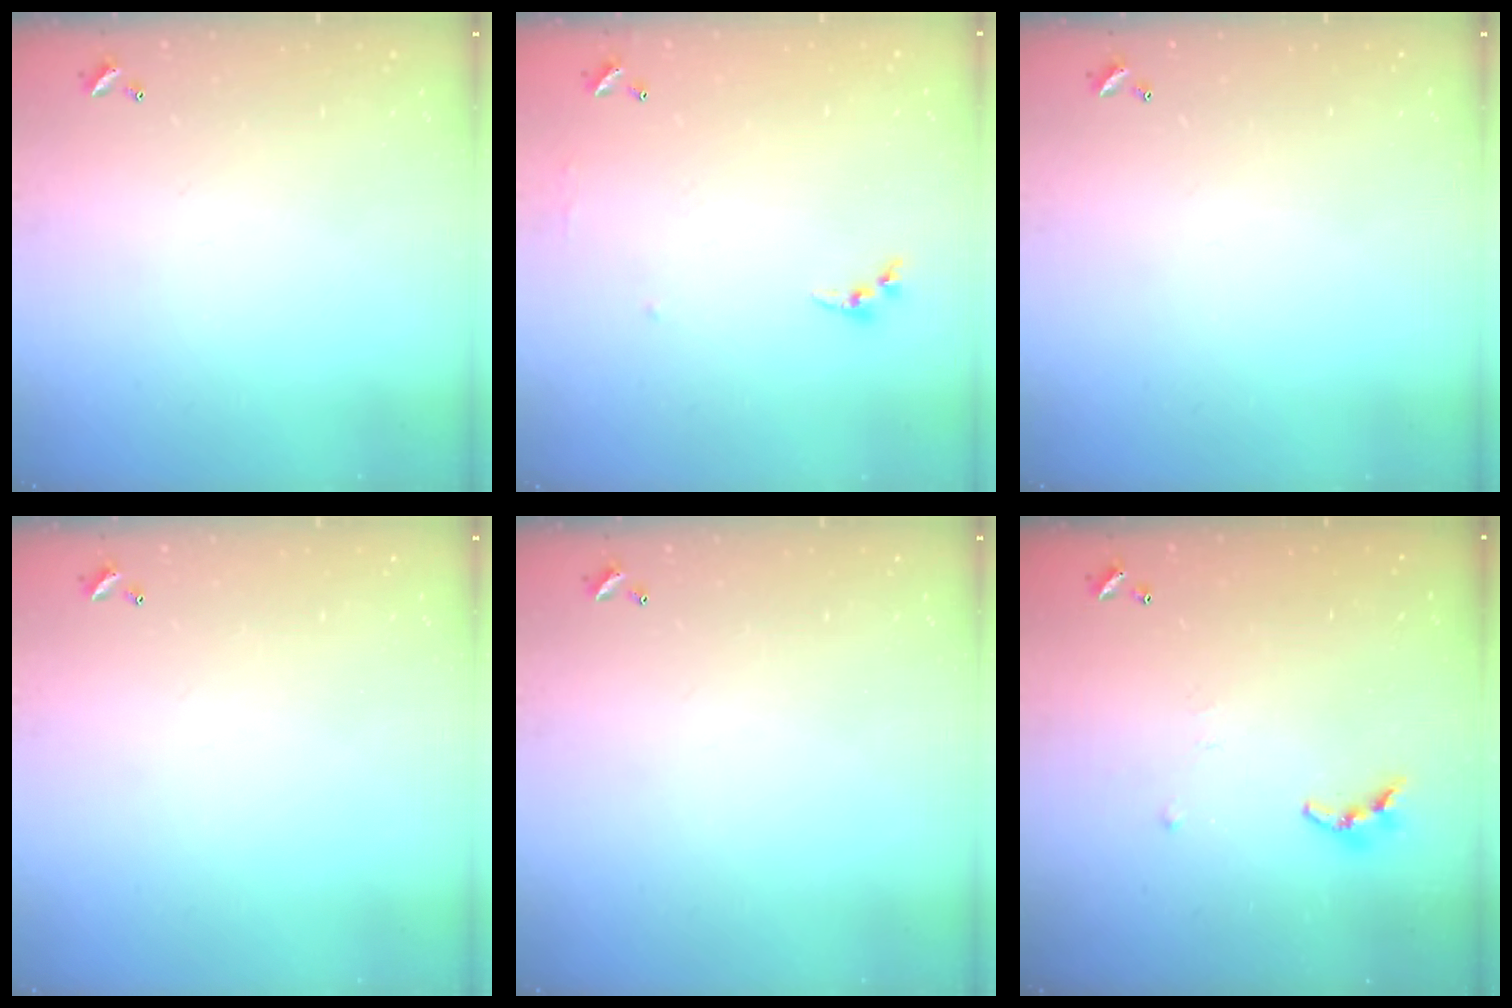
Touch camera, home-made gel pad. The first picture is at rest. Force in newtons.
{"total": 5.3, "press": 5.2, "slide": 0.6}
{"total": 0.0}
{"total": 0.0}
{"total": 0.0}
{"total": 6.8, "press": 6.7, "slide": 0.5}